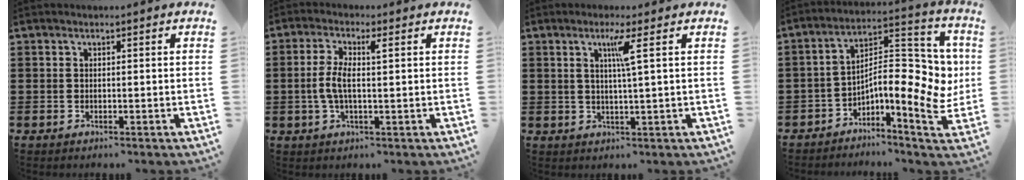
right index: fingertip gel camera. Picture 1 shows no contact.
{"total": 4.5, "force": [0.1, 1.0, 4.3], "torque": [-0.097, -0.001, -0.008]}
{"total": 4.0, "force": [1.4, -0.5, 3.7], "torque": [-0.074, -0.004, 0.019]}
{"total": 11.1, "force": [0.0, 4.1, 10.3], "torque": [-0.150, -0.026, -0.007]}